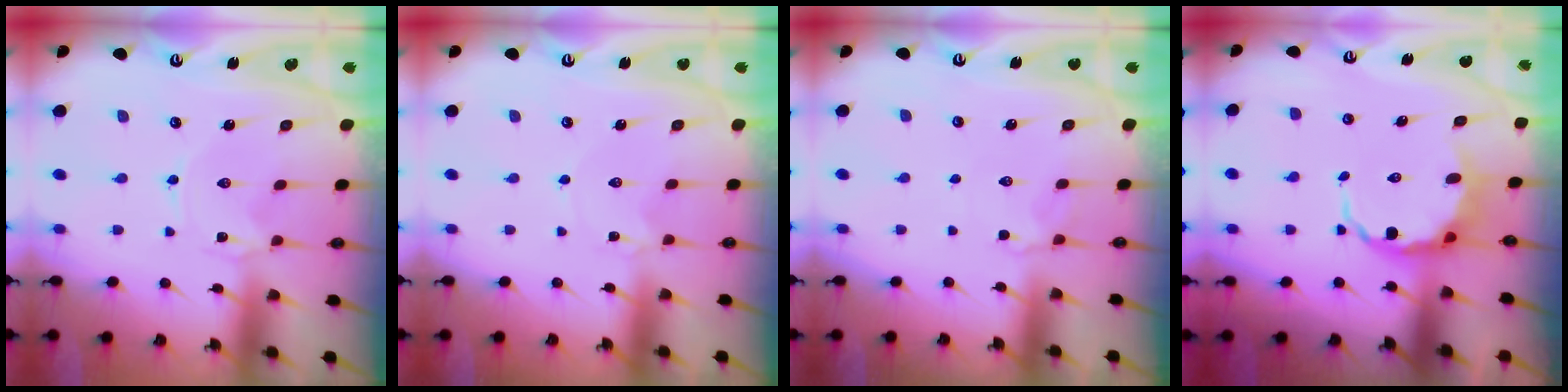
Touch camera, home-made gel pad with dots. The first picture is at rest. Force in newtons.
{"total": 1.8, "press": 1.8, "slide": 0.2}
{"total": 2.8, "press": 2.6, "slide": 1.1}
{"total": 7.1, "press": 6.6, "slide": 2.6}